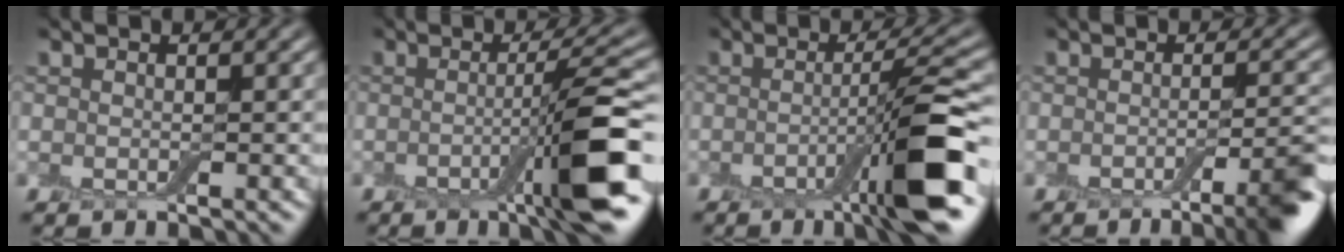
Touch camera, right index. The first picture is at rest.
{"total": 7.9, "force": [-2.1, 0.9, 7.5], "torque": [-0.105, 0.008, -0.043]}
{"total": 7.7, "force": [-2.4, 0.7, 7.2], "torque": [-0.104, 0.007, -0.049]}
{"total": 5.6, "force": [-2.8, 1.2, 4.7], "torque": [-0.053, -0.002, -0.040]}